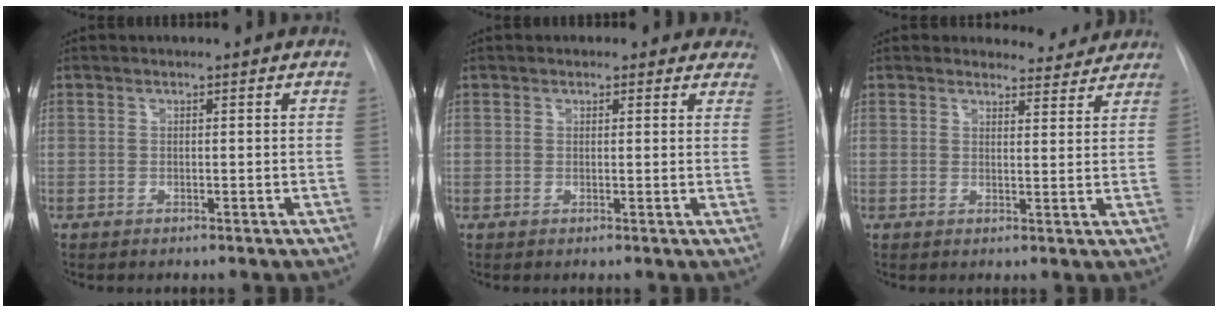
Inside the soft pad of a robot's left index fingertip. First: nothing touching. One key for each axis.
{"total": 4.2, "fx": 3.5, "fy": 2.2, "fz": 0.5, "tx": 0.021, "ty": -0.004, "tz": 0.024}
{"total": 4.1, "fx": 3.9, "fy": 1.3, "fz": -0.4, "tx": 0.010, "ty": -0.009, "tz": 0.041}